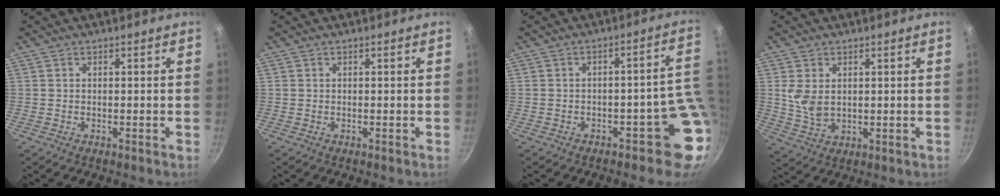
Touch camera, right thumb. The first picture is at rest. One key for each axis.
{"total": 0.0}
{"total": 8.2, "fx": -1.6, "fy": 4.5, "fz": 6.6, "tx": -0.008, "ty": 0.028, "tz": -0.021}
{"total": 5.9, "fx": 1.3, "fy": 3.8, "fz": 4.3, "tx": -0.082, "ty": -0.013, "tz": 0.033}